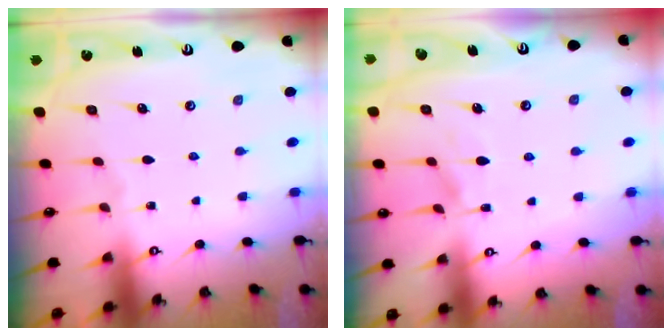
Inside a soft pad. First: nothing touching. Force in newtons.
{"total": 5.9, "press": 5.9, "slide": 0.6}